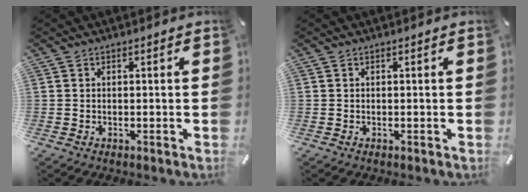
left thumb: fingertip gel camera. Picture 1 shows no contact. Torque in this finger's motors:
{"motor_torque": [-0.14, -0.14, -0.01, -0.02, 0.00]}